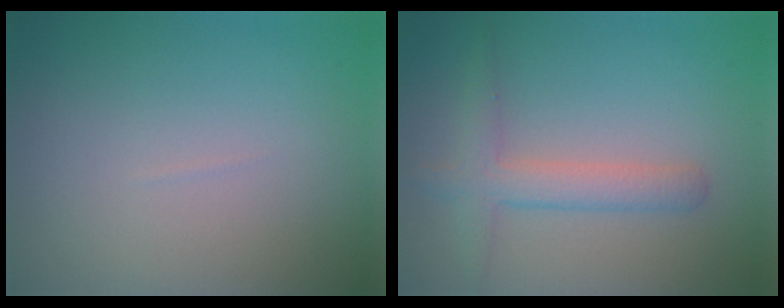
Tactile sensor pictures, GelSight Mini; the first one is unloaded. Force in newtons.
{"total": 2.8, "press": 2.8, "slide": 0.1}